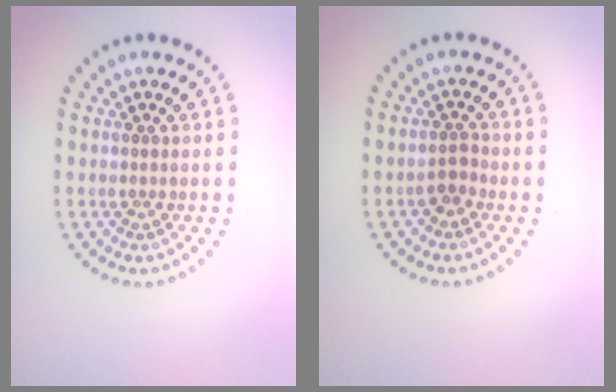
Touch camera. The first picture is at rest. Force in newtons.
{"total": 1.5, "press": 1.2, "slide": 0.9}